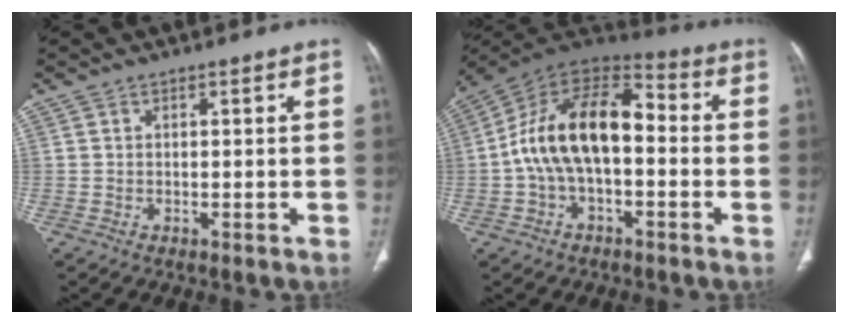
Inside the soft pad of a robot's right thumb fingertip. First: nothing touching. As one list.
[{"total": 17.1, "force": [-1.1, 9.4, 14.2], "torque": [-0.241, 0.049, -0.031]}]